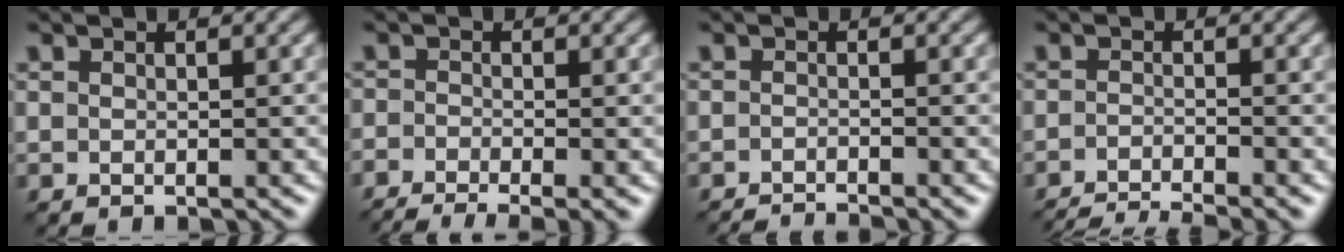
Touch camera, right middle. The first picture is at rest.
{"total": 4.5, "force": [-3.2, 1.2, 3.0], "torque": [-0.055, -0.018, -0.055]}
{"total": 2.4, "force": [-2.3, 0.1, 0.8], "torque": [-0.007, -0.002, -0.044]}
{"total": 4.7, "force": [-4.0, 0.5, 2.3], "torque": [-0.037, -0.005, -0.078]}